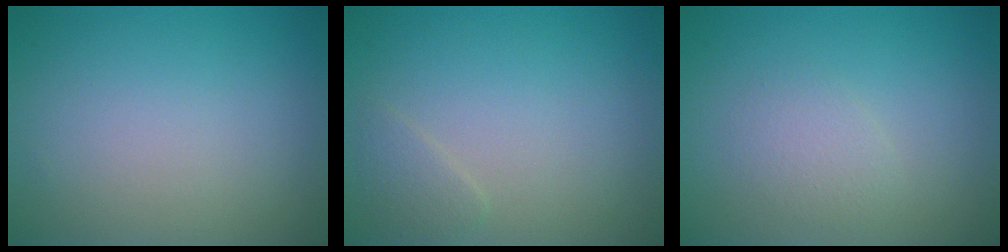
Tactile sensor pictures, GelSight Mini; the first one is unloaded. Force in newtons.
{"total": 1.2, "press": 1.2, "slide": 0.0}
{"total": 1.6, "press": 1.6, "slide": 0.0}